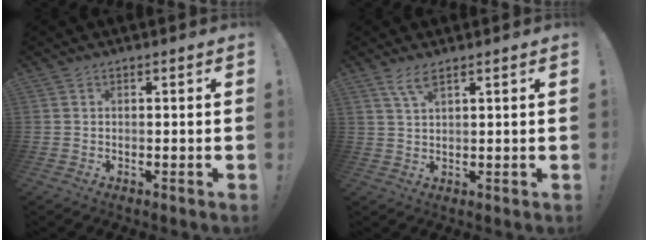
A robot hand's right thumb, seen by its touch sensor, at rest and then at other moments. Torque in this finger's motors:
{"motor_torque": [0.35, 0.42, 0.62, 0.58, 0.51]}